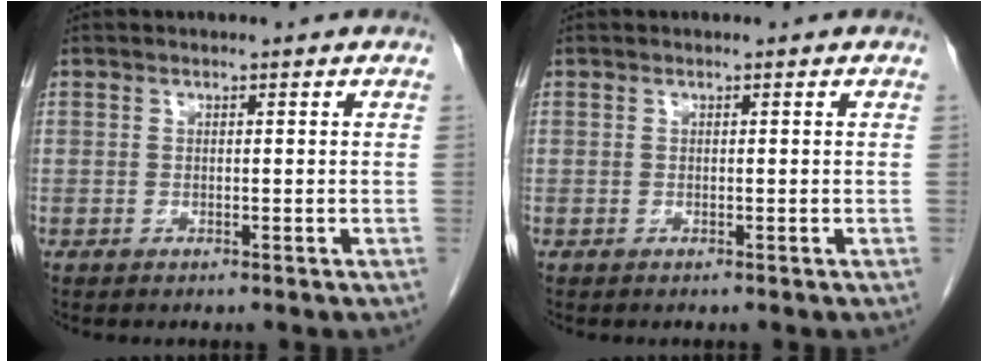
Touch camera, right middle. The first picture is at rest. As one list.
[{"total": 0.0}]